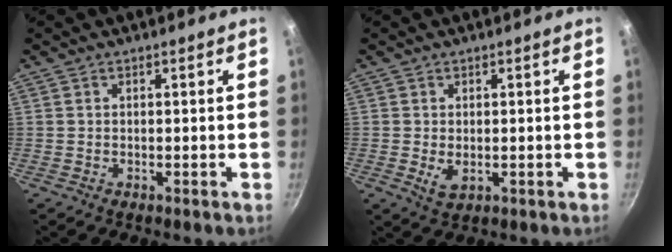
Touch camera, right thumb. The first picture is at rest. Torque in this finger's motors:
{"motor_torque": [-0.39, 0.39, 0.03, 0.01, 0.06]}